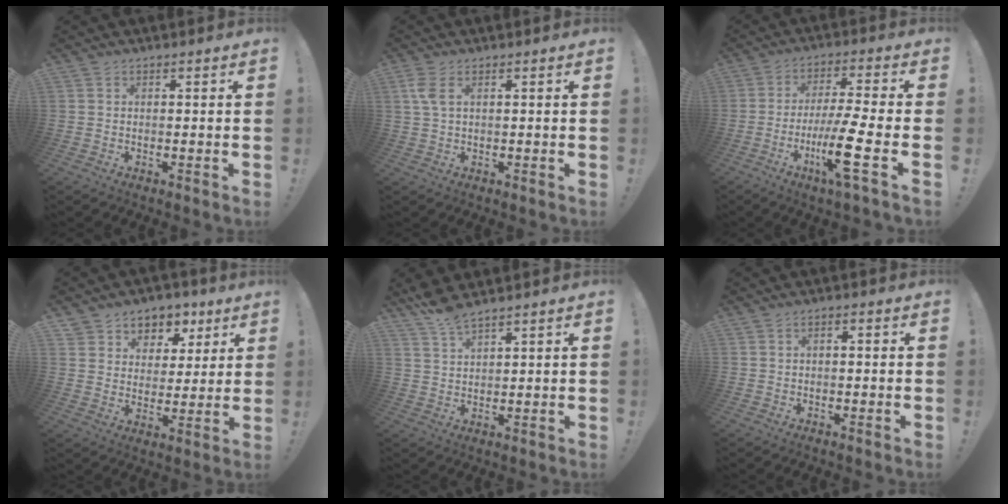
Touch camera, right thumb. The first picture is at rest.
{"total": 4.2, "force": [1.3, 1.8, 3.6], "torque": [-0.070, -0.002, 0.022]}
{"total": 14.4, "force": [-4.9, 1.4, 13.5], "torque": [-0.244, 0.012, -0.078]}
{"total": 8.0, "force": [4.1, 6.7, 1.1], "torque": [-0.008, -0.033, 0.083]}
{"total": 5.1, "force": [4.7, 0.7, 1.9], "torque": [-0.046, -0.025, 0.087]}
{"total": 1.4, "force": [-0.8, 0.5, 1.0], "torque": [-0.020, 0.006, -0.013]}